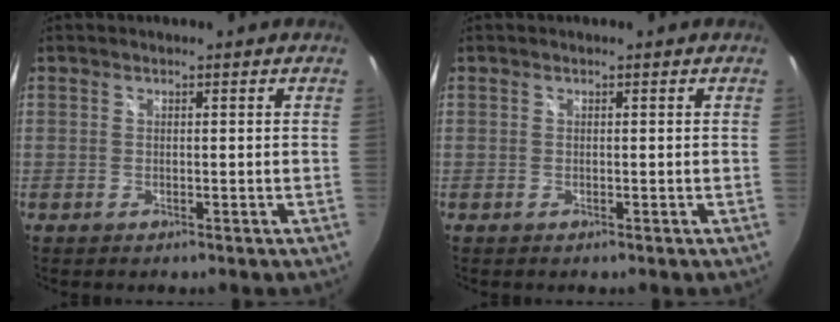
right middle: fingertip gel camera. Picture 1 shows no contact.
{"total": 0.0}